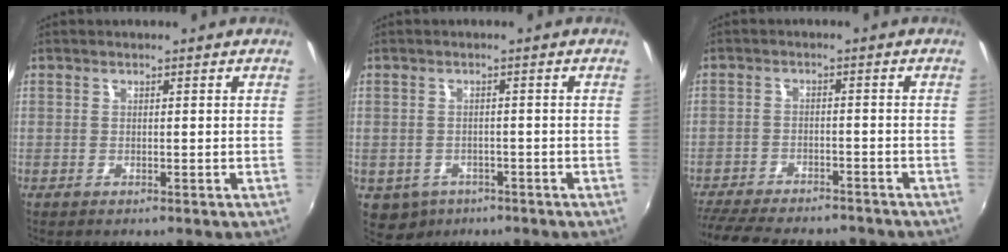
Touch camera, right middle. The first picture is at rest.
{"total": 5.1, "force": [-2.6, 4.0, 1.7], "torque": [-0.044, -0.009, -0.031]}
{"total": 16.8, "force": [-14.3, 5.1, 7.2], "torque": [-0.162, -0.023, -0.213]}